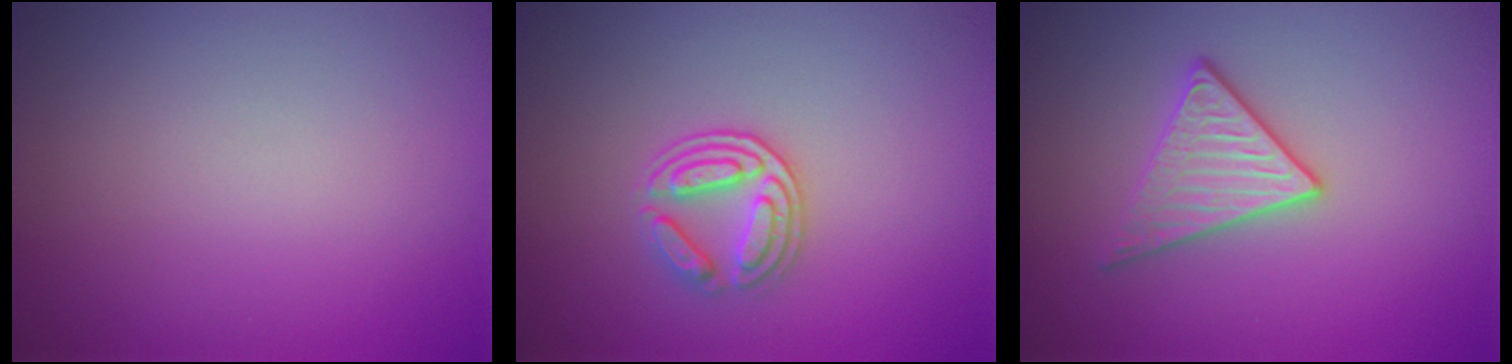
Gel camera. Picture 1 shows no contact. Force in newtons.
{"total": 3.0, "press": 2.7, "slide": 1.2}
{"total": 2.9, "press": 2.9, "slide": 0.4}